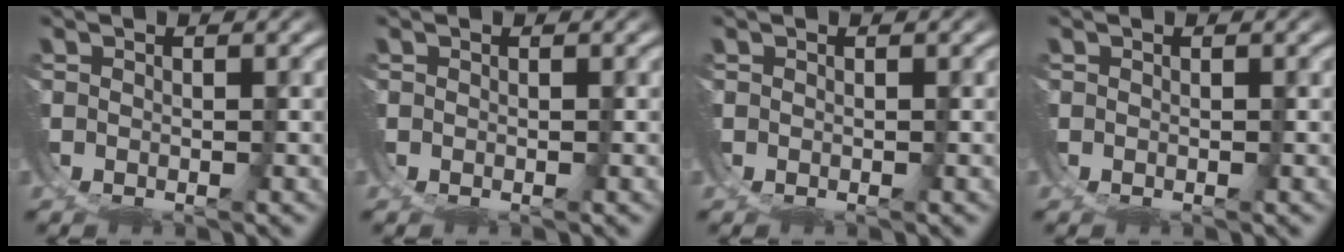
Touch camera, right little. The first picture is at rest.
{"total": 0.0}
{"total": 0.0}
{"total": 0.0}